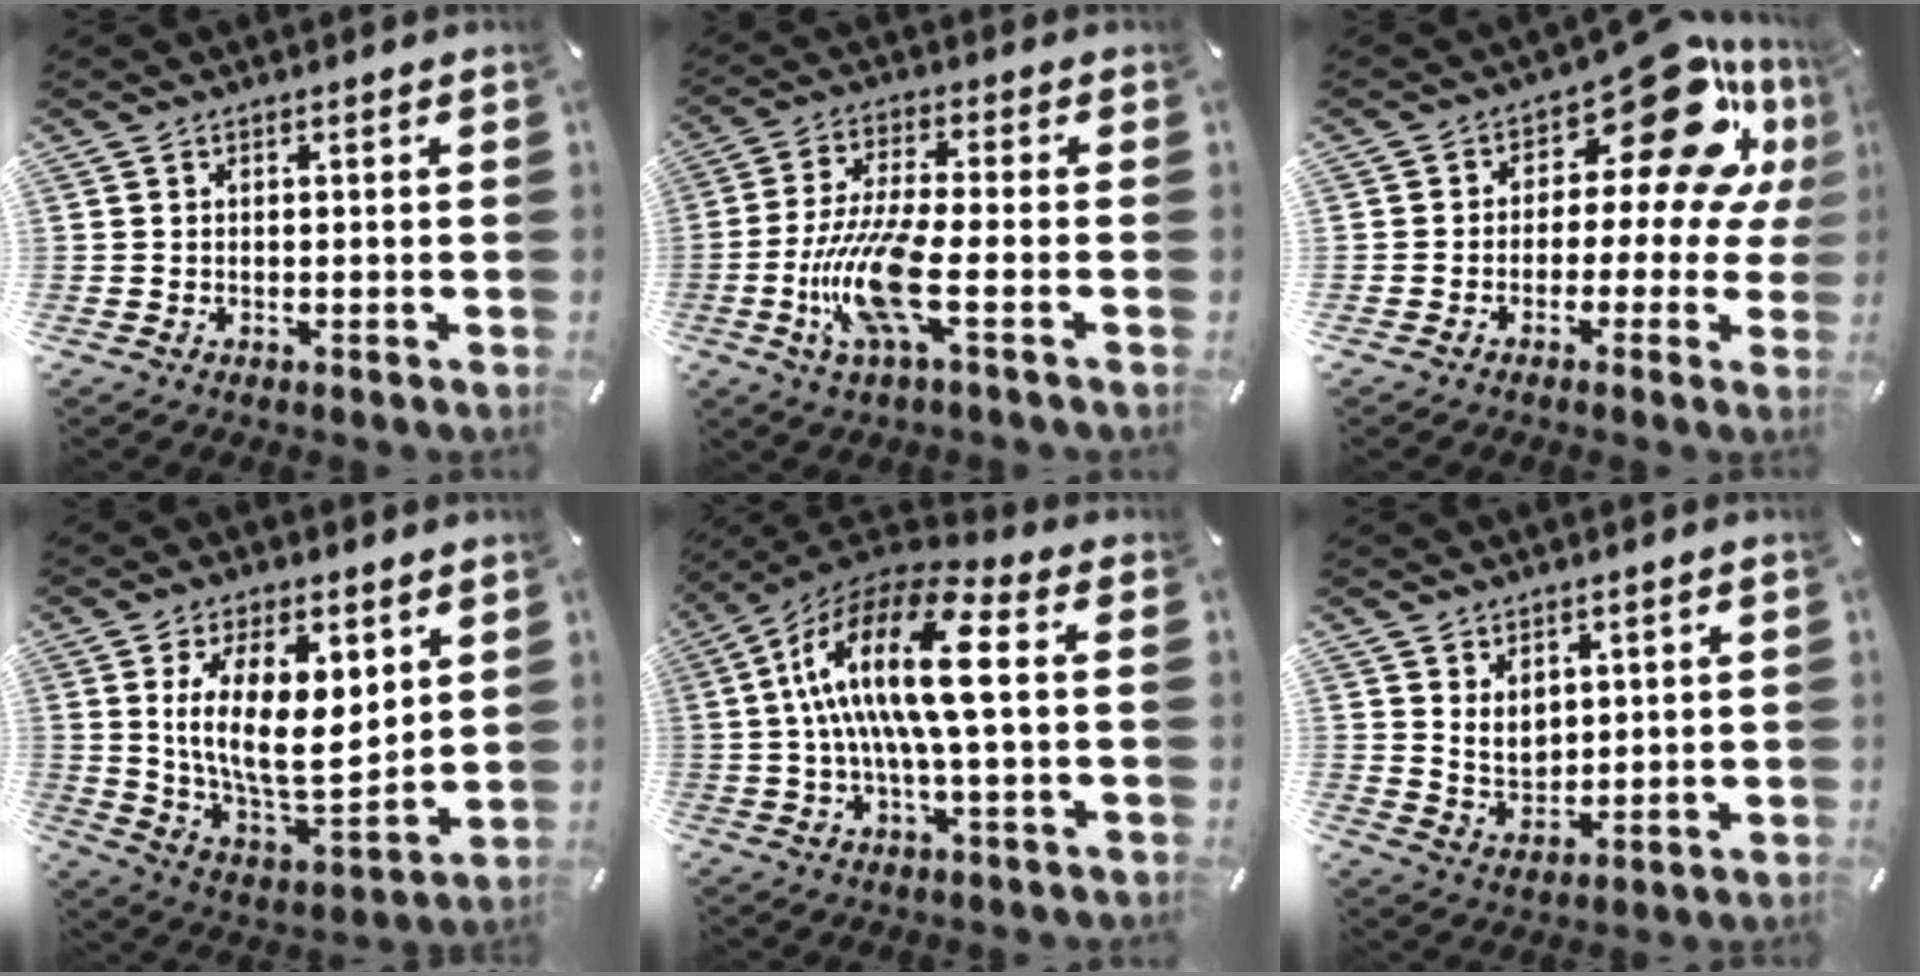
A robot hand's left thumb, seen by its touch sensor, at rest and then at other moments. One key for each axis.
{"total": 14.5, "fx": -3.9, "fy": 4.0, "fz": 13.4, "tx": -0.281, "ty": -0.015, "tz": -0.070}
{"total": 18.9, "fx": 9.0, "fy": 9.5, "fz": 13.6, "tx": -0.181, "ty": -0.059, "tz": 0.146}
{"total": 16.6, "fx": 5.0, "fy": 8.3, "fz": 13.5, "tx": -0.254, "ty": -0.032, "tz": 0.085}
{"total": 18.2, "fx": 1.7, "fy": 5.3, "fz": 17.4, "tx": -0.364, "ty": -0.004, "tz": 0.016}
{"total": 5.8, "fx": 3.2, "fy": 4.5, "fz": 2.0, "tx": -0.031, "ty": -0.016, "tz": 0.056}